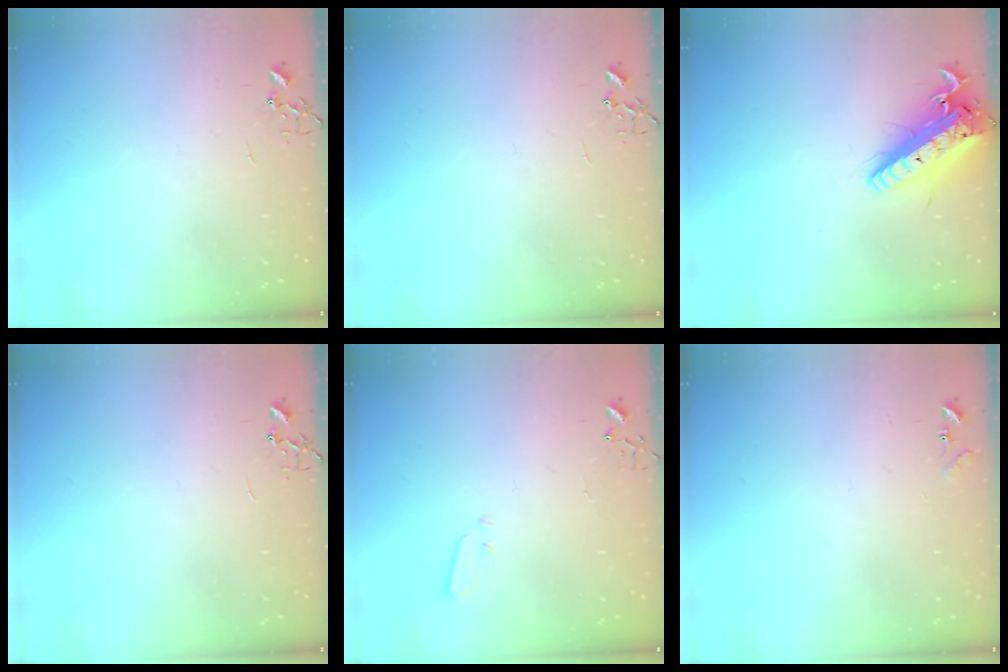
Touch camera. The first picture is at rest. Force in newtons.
{"total": 0.0}
{"total": 19.8, "press": 19.4, "slide": 4.0}
{"total": 0.0}
{"total": 3.0, "press": 3.0, "slide": 0.3}
{"total": 7.7, "press": 7.6, "slide": 0.6}